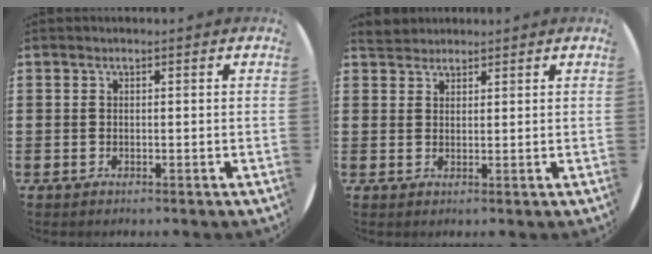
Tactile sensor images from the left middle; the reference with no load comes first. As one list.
[{"total": 2.4, "force": [2.3, 0.8, 0.1], "torque": [-0.006, 0.004, 0.045]}]